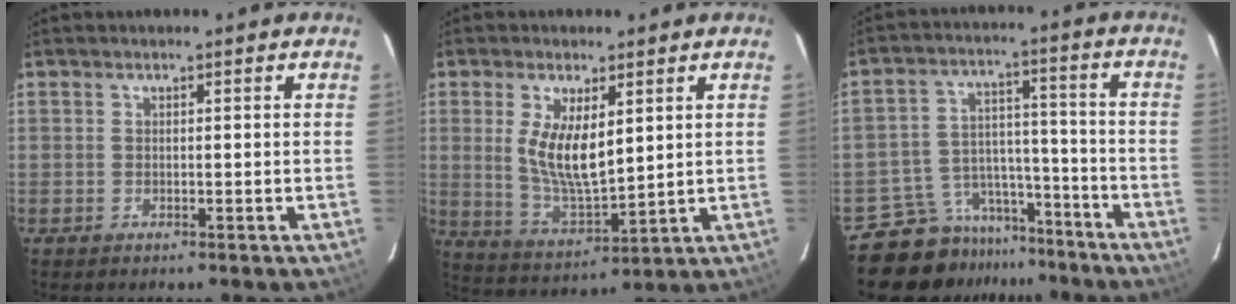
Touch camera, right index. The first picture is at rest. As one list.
[{"total": 10.5, "force": [2.6, 4.1, 9.3], "torque": [-0.182, -0.009, 0.061]}, {"total": 12.1, "force": [-10.1, 6.7, 1.0], "torque": [-0.034, 0.051, -0.143]}]